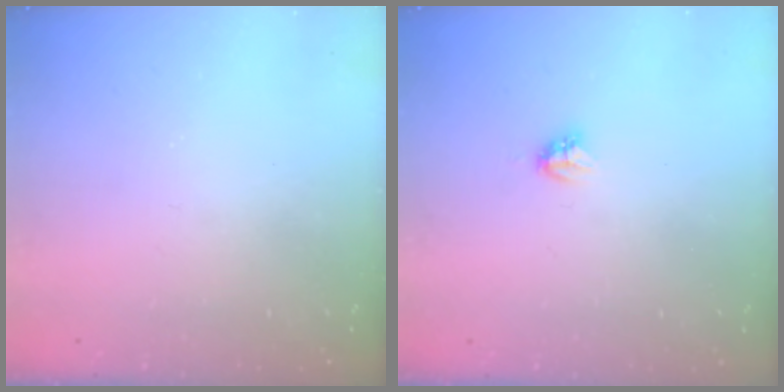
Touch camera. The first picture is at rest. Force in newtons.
{"total": 2.8, "press": 2.7, "slide": 0.4}